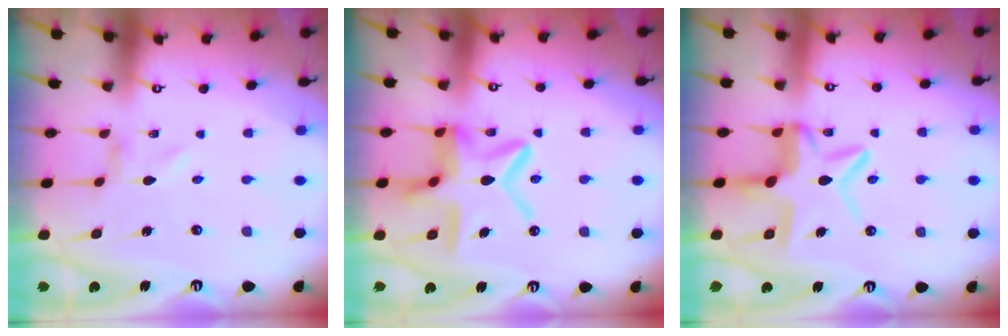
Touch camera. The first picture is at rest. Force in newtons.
{"total": 17.1, "press": 17.0, "slide": 1.8}
{"total": 11.8, "press": 11.7, "slide": 1.1}